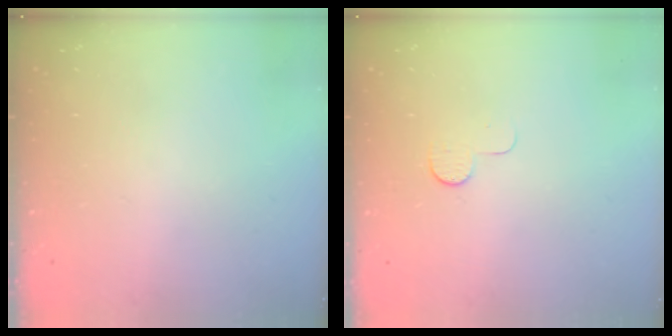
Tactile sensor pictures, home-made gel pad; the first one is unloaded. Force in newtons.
{"total": 5.1, "press": 5.1, "slide": 0.5}